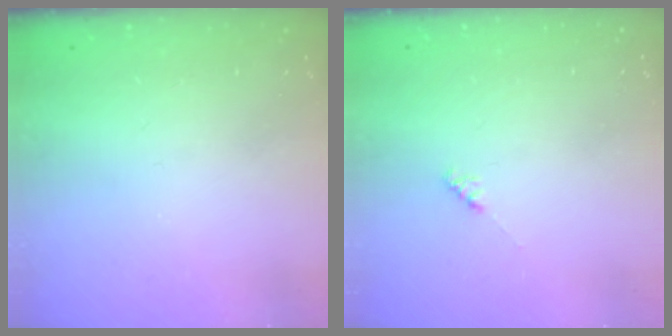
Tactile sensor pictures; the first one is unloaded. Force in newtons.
{"total": 2.1, "press": 2.0, "slide": 0.5}